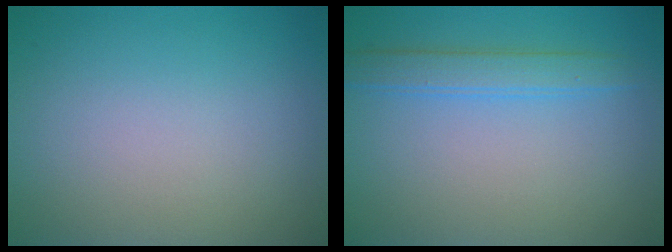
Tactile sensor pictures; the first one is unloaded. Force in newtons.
{"total": 3.4, "press": 3.4, "slide": 0.2}